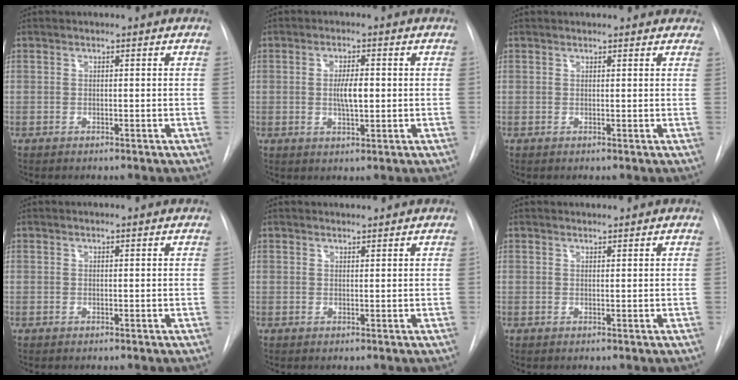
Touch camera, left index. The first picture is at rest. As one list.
[{"total": 3.9, "force": [0.1, 1.1, 3.8], "torque": [-0.067, 0.000, 0.002]}, {"total": 6.3, "force": [5.7, 2.1, 1.8], "torque": [-0.010, 0.014, 0.051]}, {"total": 1.2, "force": [1.2, 0.0, 0.2], "torque": [-0.011, 0.009, 0.012]}, {"total": 1.7, "force": [1.6, 0.1, 0.1], "torque": [-0.008, 0.010, 0.029]}, {"total": 1.2, "force": [1.2, 0.0, 0.0], "torque": [-0.007, 0.007, 0.024]}]